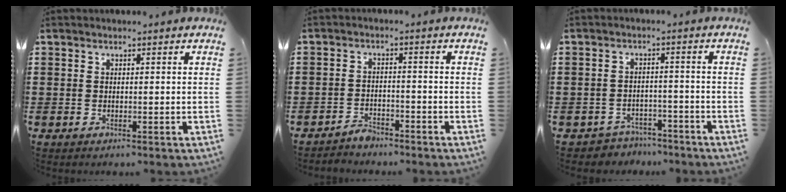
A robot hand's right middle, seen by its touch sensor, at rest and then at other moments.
{"total": 2.6, "force": [-2.5, 0.6, 0.3], "torque": [-0.011, 0.002, -0.053]}
{"total": 3.3, "force": [-3.2, 0.8, -0.3], "torque": [-0.005, 0.001, -0.072]}